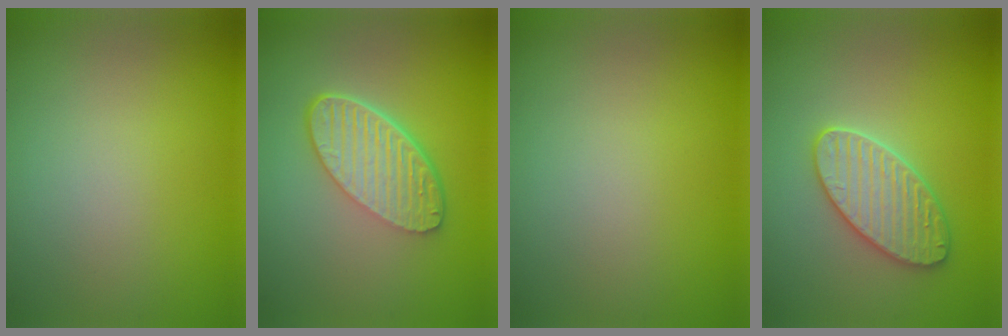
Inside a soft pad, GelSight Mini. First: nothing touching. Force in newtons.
{"total": 6.0, "press": 4.3, "slide": 4.2}
{"total": 0.0}
{"total": 4.0, "press": 3.9, "slide": 0.9}